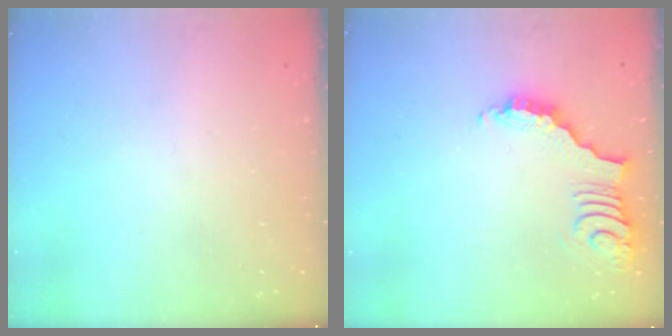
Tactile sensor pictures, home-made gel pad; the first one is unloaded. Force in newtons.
{"total": 4.0, "press": 3.9, "slide": 0.7}